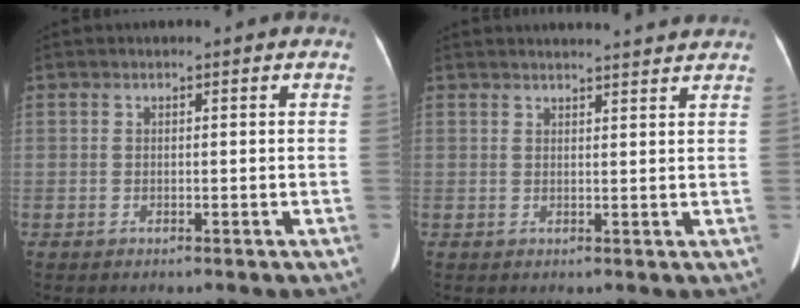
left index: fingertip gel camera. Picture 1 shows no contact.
{"total": 8.4, "force": [8.1, -0.1, 2.1], "torque": [-0.024, 0.013, 0.087]}